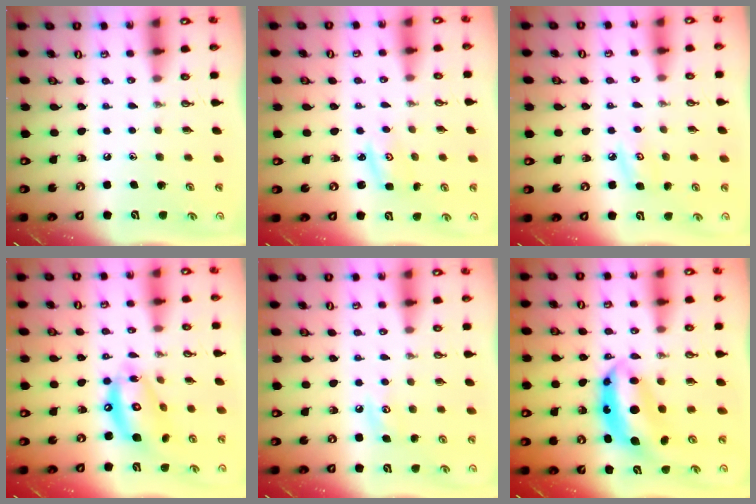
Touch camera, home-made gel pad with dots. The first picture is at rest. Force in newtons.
{"total": 2.3, "press": 2.3, "slide": 0.3}
{"total": 5.3, "press": 5.2, "slide": 0.6}
{"total": 14.5, "press": 14.5, "slide": 1.2}
{"total": 6.4, "press": 6.3, "slide": 0.8}
{"total": 9.2, "press": 9.1, "slide": 0.7}